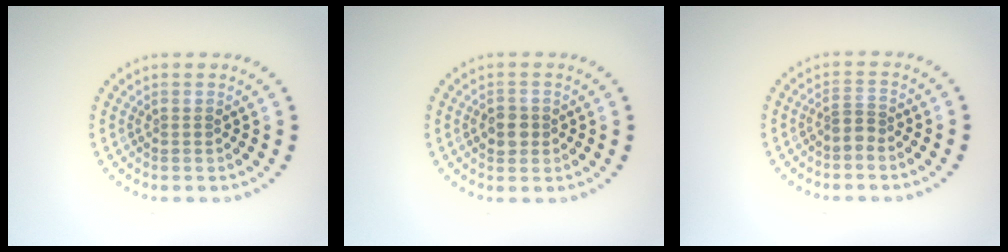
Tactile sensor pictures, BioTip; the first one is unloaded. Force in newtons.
{"total": 1.9, "press": 1.8, "slide": 0.5}
{"total": 1.4, "press": 0.9, "slide": 1.2}